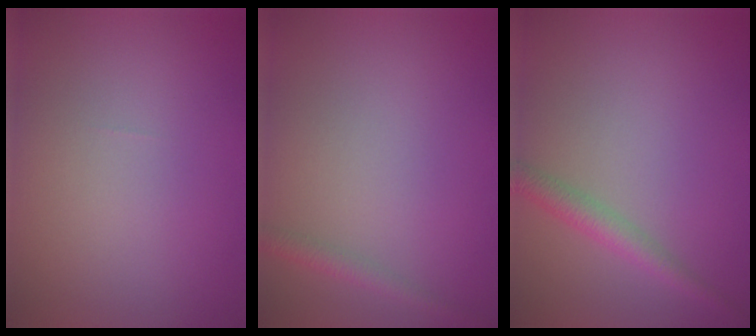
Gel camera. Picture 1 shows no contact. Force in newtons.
{"total": 1.4, "press": 1.4, "slide": 0.1}
{"total": 2.2, "press": 2.2, "slide": 0.1}